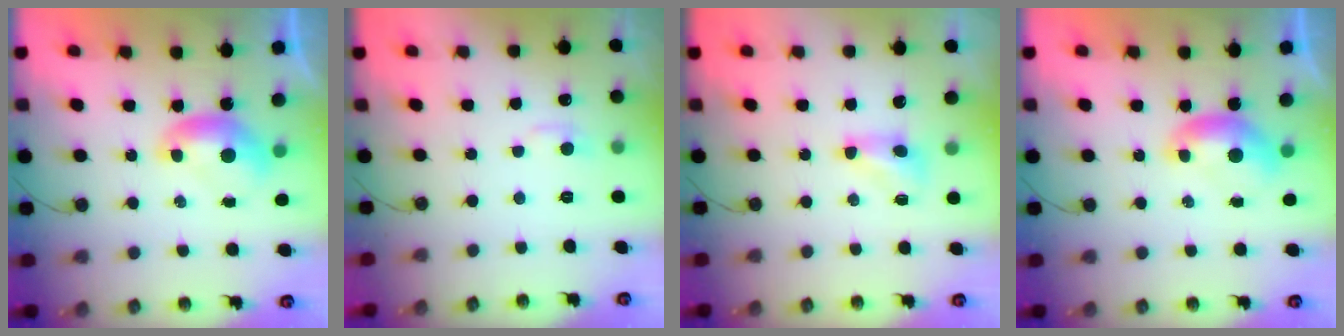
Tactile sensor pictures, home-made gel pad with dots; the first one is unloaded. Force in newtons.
{"total": 1.2, "press": 0.9, "slide": 0.8}
{"total": 2.8, "press": 2.8, "slide": 0.6}
{"total": 0.0}